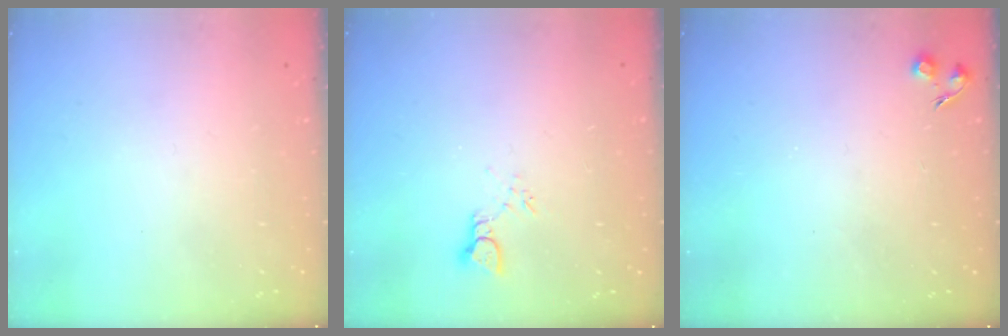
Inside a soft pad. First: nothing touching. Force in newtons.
{"total": 2.3, "press": 2.3, "slide": 0.1}
{"total": 4.9, "press": 4.9, "slide": 0.5}